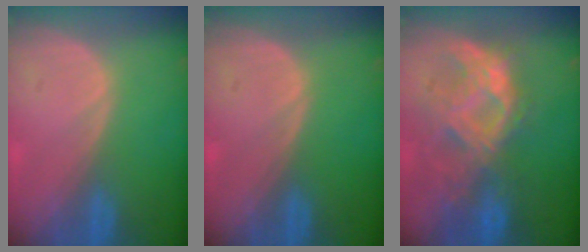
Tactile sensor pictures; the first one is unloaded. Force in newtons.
{"total": 0.0}
{"total": 9.7, "press": 8.9, "slide": 3.9}